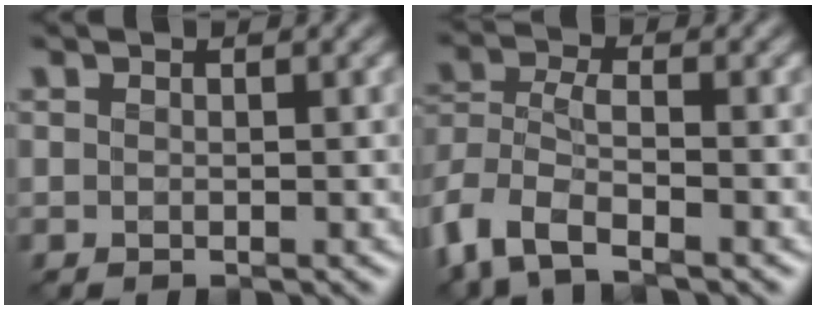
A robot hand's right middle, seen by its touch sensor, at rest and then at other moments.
{"total": 6.0, "force": [-3.7, 2.6, 3.9], "torque": [-0.093, -0.007, -0.082]}